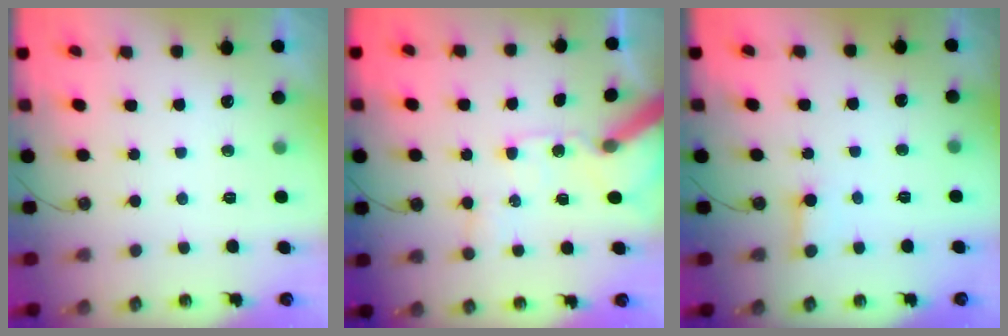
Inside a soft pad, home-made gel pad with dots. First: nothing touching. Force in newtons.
{"total": 11.3, "press": 11.1, "slide": 1.9}
{"total": 2.8, "press": 2.8, "slide": 0.3}